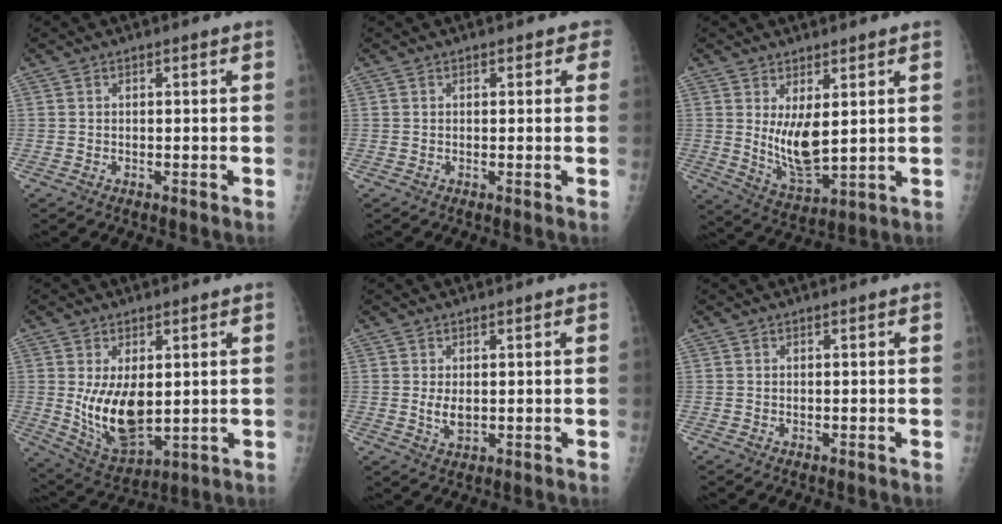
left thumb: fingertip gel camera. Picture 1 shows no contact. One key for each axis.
{"total": 1.8, "fx": 1.0, "fy": 1.3, "fz": 0.8, "tx": 0.018, "ty": 0.001, "tz": 0.004}
{"total": 8.7, "fx": 1.9, "fy": 3.7, "fz": 7.6, "tx": -0.125, "ty": -0.034, "tz": 0.049}
{"total": 12.1, "fx": 0.7, "fy": 6.6, "fz": 10.1, "tx": -0.160, "ty": -0.022, "tz": 0.033}
{"total": 2.9, "fx": 0.4, "fy": 1.7, "fz": 2.3, "tx": -0.036, "ty": -0.009, "tz": 0.013}
{"total": 0.0}